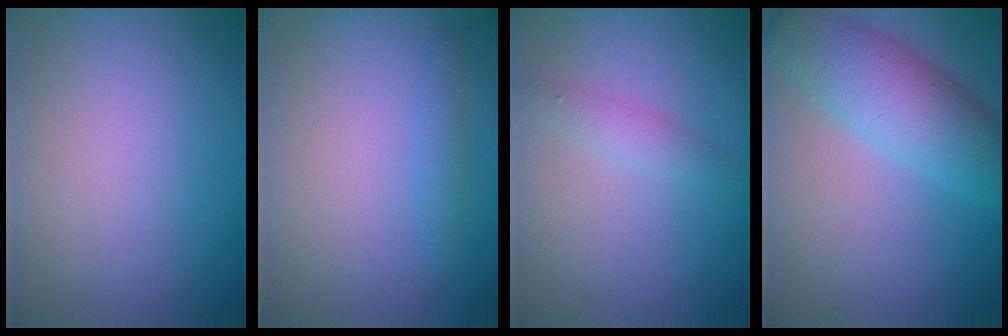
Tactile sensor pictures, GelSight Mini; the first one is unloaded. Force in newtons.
{"total": 1.1, "press": 1.1, "slide": 0.1}
{"total": 1.4, "press": 1.4, "slide": 0.0}
{"total": 6.4, "press": 6.4, "slide": 0.2}